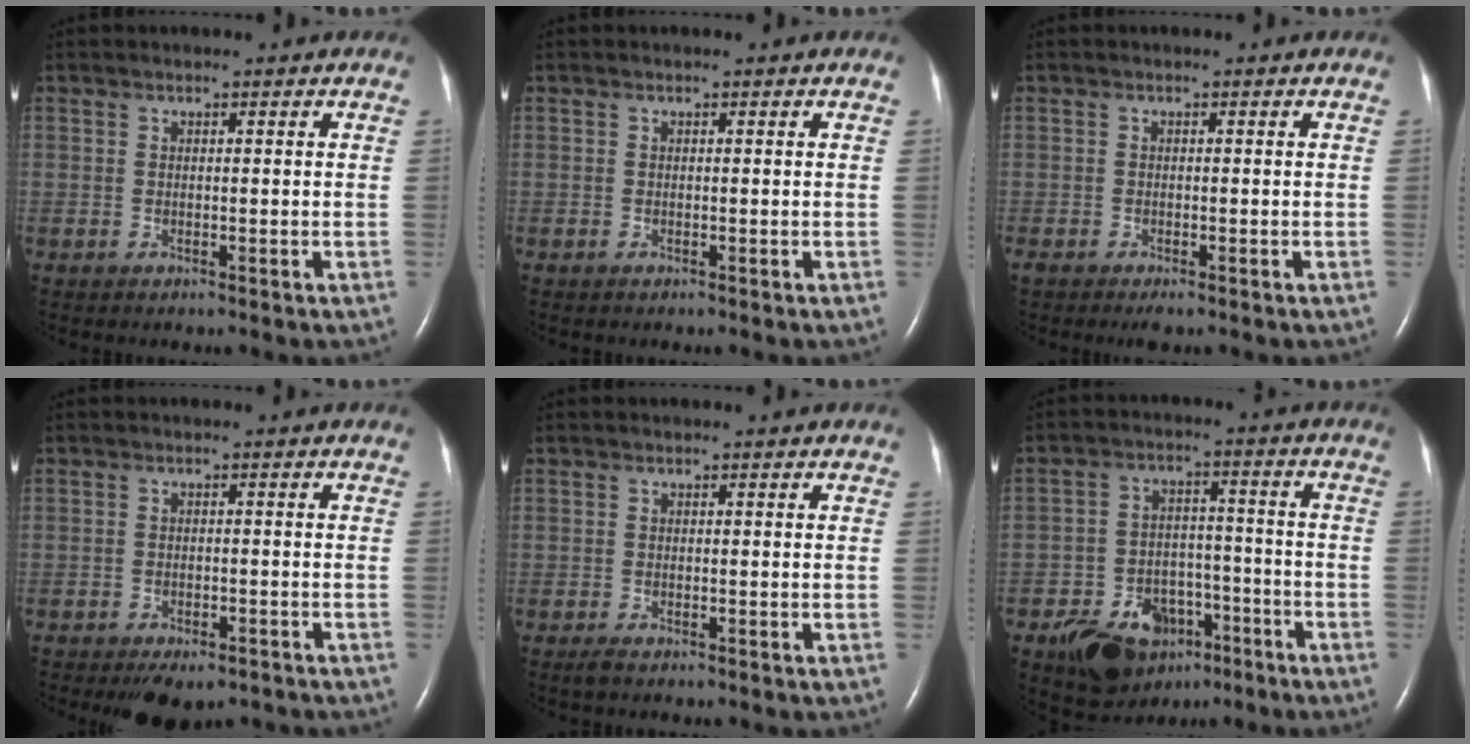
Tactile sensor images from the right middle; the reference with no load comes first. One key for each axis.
{"total": 0.0}
{"total": 2.2, "fx": -1.7, "fy": 0.5, "fz": 1.3, "tx": -0.021, "ty": -0.009, "tz": -0.022}
{"total": 6.3, "fx": -4.9, "fy": 2.7, "fz": 2.8, "tx": -0.032, "ty": -0.001, "tz": -0.062}
{"total": 0.9, "fx": -0.7, "fy": 0.1, "fz": 0.6, "tx": -0.022, "ty": -0.006, "tz": -0.012}
{"total": 12.0, "fx": -7.3, "fy": 7.6, "fz": 5.7, "tx": -0.094, "ty": 0.016, "tz": -0.109}